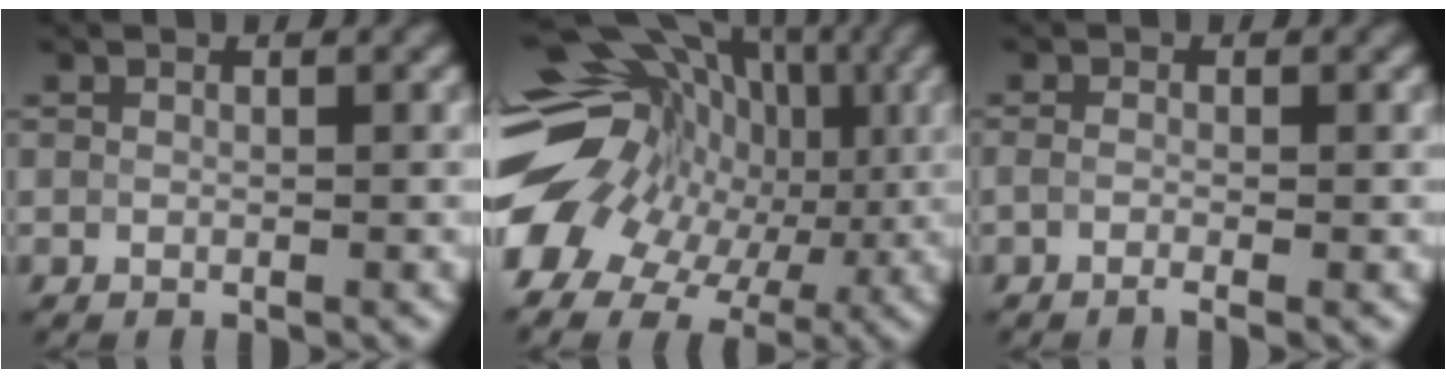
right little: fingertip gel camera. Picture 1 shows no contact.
{"total": 16.8, "force": [-1.6, 13.0, 10.5], "torque": [-0.170, 0.014, -0.035]}
{"total": 1.7, "force": [-1.2, 0.3, 1.2], "torque": [-0.010, -0.005, -0.017]}